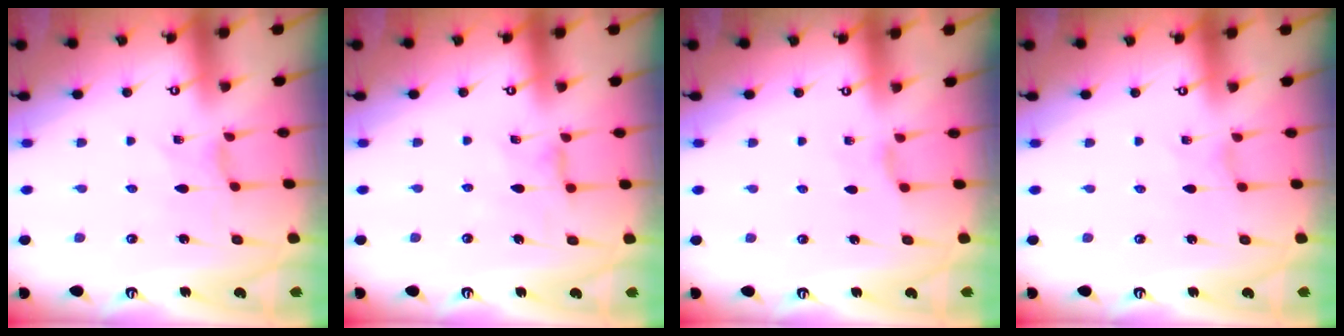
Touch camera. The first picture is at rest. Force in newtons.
{"total": 1.7, "press": 1.7, "slide": 0.4}
{"total": 1.9, "press": 1.9, "slide": 0.4}
{"total": 0.0}